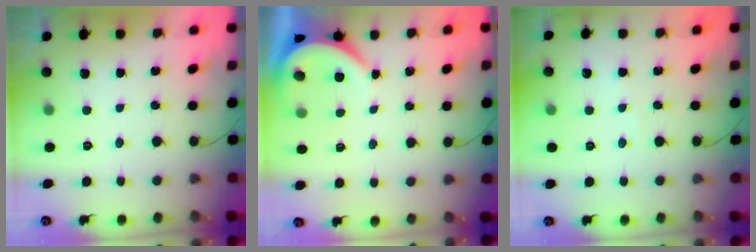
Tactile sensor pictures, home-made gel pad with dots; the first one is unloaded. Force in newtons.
{"total": 3.9, "press": 3.9, "slide": 0.5}
{"total": 1.4, "press": 1.4, "slide": 0.2}